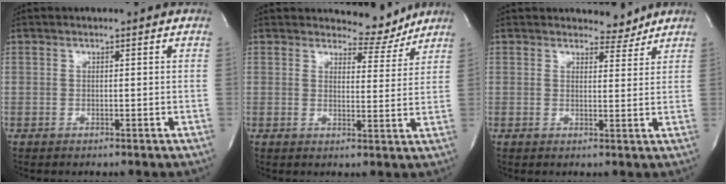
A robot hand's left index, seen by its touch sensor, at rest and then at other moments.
{"total": 5.0, "force": [4.8, 1.3, 0.0], "torque": [0.003, -0.023, 0.059]}
{"total": 3.1, "force": [2.9, 1.0, -0.1], "torque": [0.003, -0.014, 0.035]}